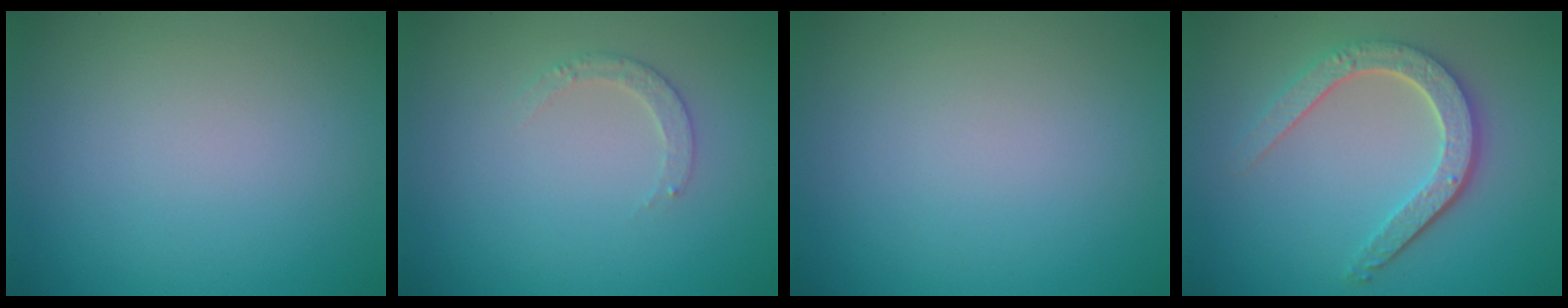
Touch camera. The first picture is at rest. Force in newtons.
{"total": 1.5, "press": 1.5, "slide": 0.2}
{"total": 0.0}
{"total": 4.7, "press": 3.6, "slide": 3.0}